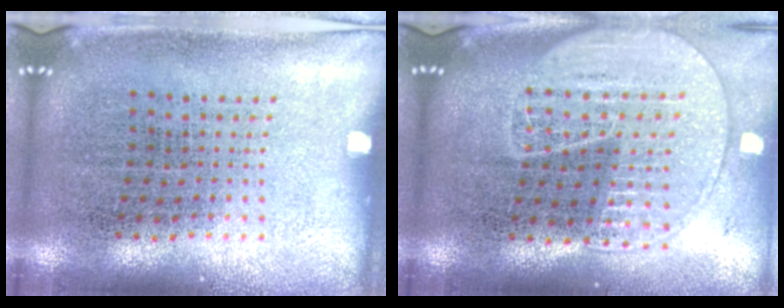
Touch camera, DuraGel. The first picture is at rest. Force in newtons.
{"total": 2.0, "press": 1.8, "slide": 0.8}